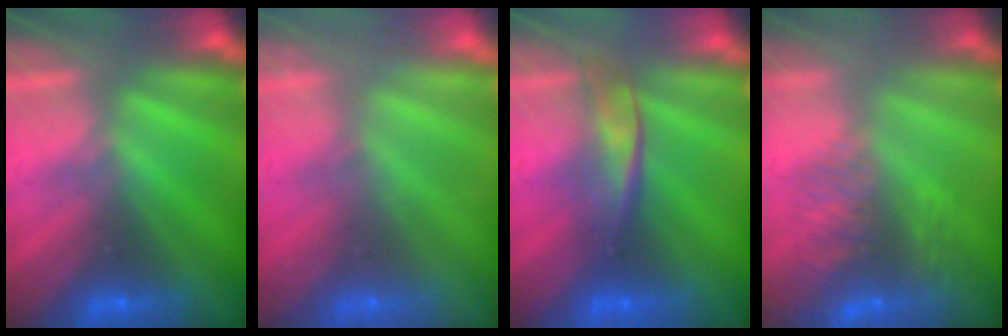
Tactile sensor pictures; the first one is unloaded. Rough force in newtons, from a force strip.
{"total": 2.3}
{"total": 2.2}
{"total": 9.3}